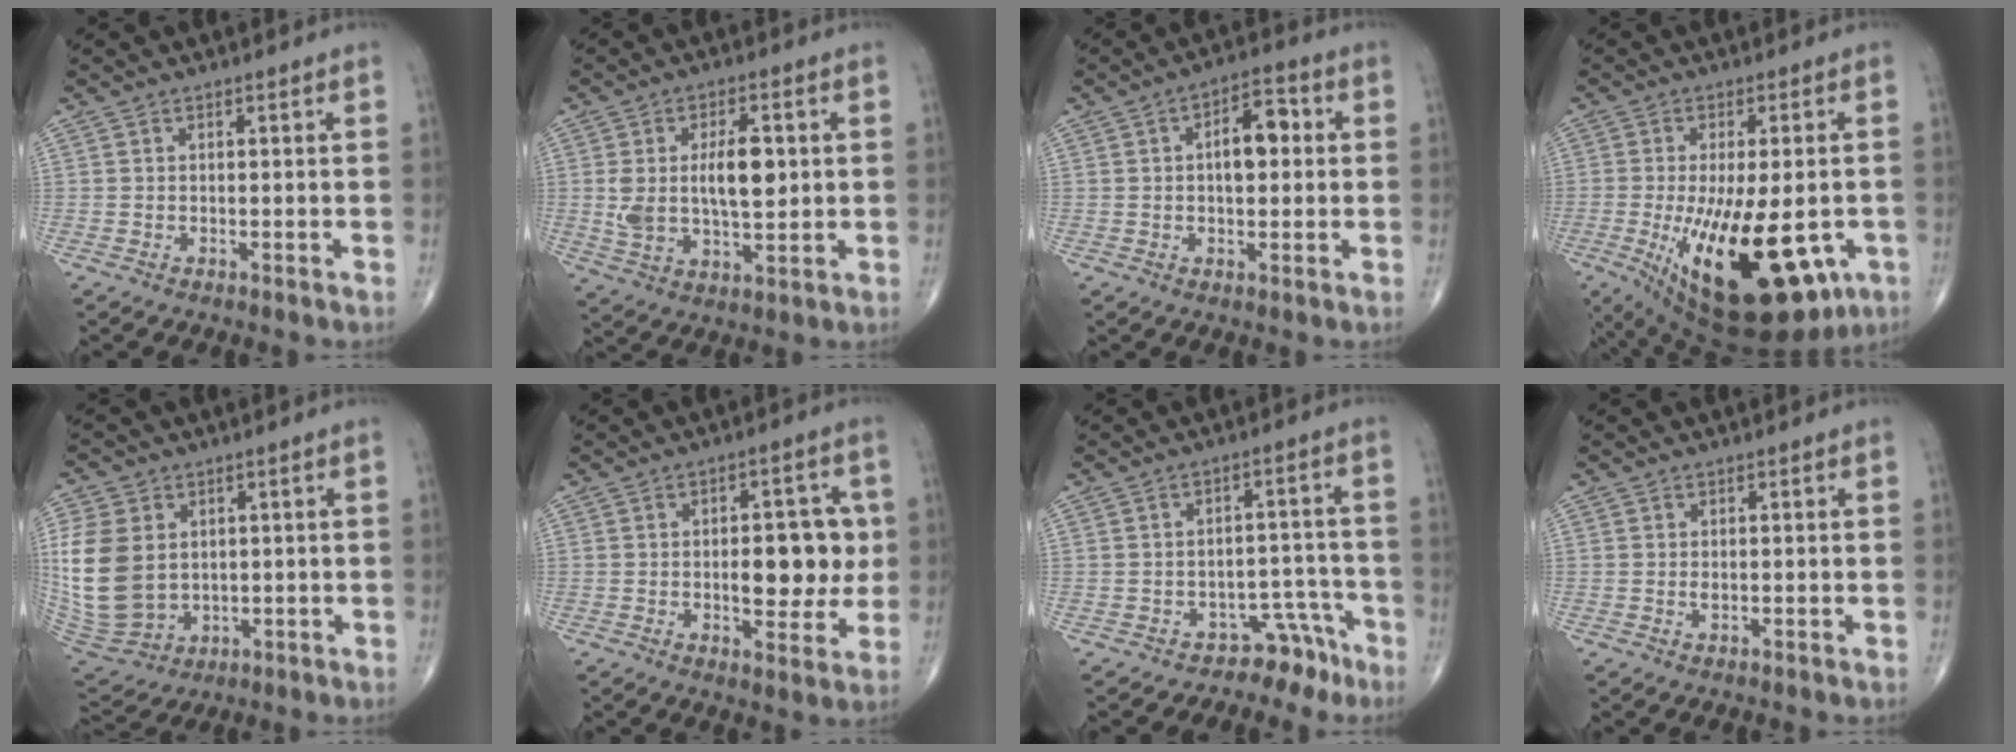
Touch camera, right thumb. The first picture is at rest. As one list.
[{"total": 11.6, "force": [1.5, 5.6, 10.1], "torque": [-0.176, -0.001, 0.033]}, {"total": 7.9, "force": [0.9, 4.1, 6.6], "torque": [-0.089, 0.016, 0.007]}, {"total": 23.5, "force": [-7.0, 10.0, 20.1], "torque": [-0.294, -0.026, -0.081]}, {"total": 15.9, "force": [1.9, 12.0, 10.3], "torque": [-0.212, -0.015, 0.057]}, {"total": 11.5, "force": [0.2, 5.6, 10.1], "torque": [-0.104, 0.004, 0.009]}, {"total": 5.1, "force": [-4.2, 2.9, 0.5], "torque": [0.027, 0.079, -0.059]}, {"total": 0.7, "force": [0.0, 0.4, 0.6], "torque": [-0.011, -0.001, 0.000]}]